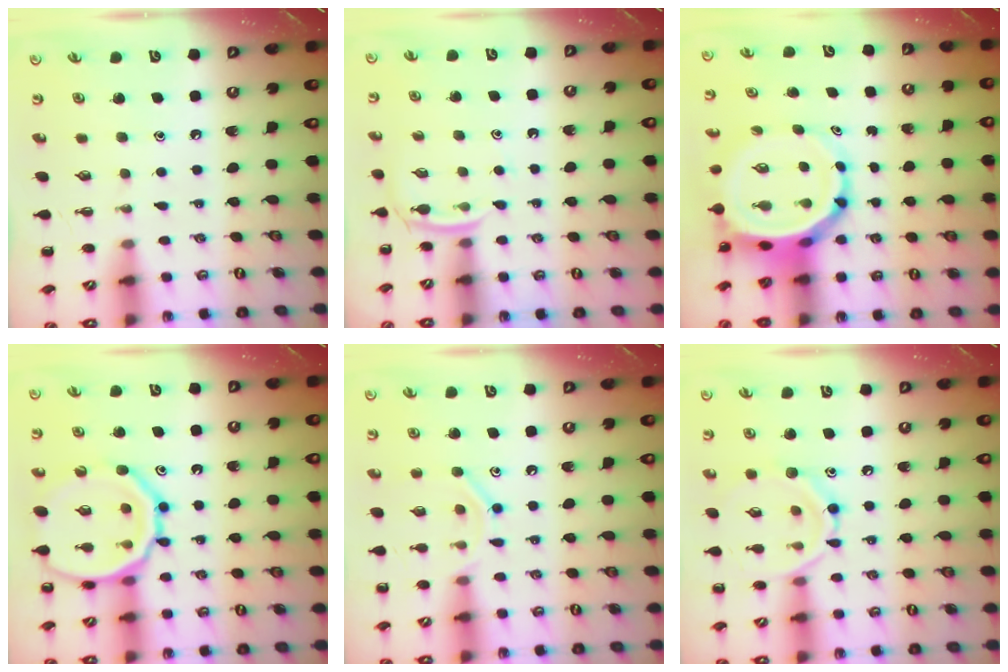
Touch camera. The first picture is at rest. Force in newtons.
{"total": 3.8, "press": 3.6, "slide": 1.2}
{"total": 7.3, "press": 6.9, "slide": 2.5}
{"total": 18.4, "press": 18.2, "slide": 2.2}
{"total": 8.4, "press": 8.4, "slide": 1.0}
{"total": 10.6, "press": 10.6, "slide": 0.5}